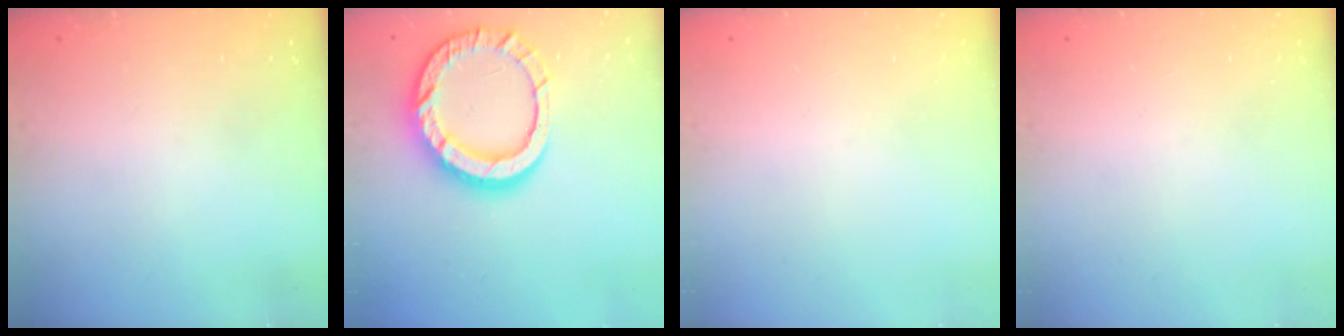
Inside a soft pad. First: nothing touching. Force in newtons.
{"total": 14.6, "press": 14.5, "slide": 1.3}
{"total": 0.0}
{"total": 0.0}